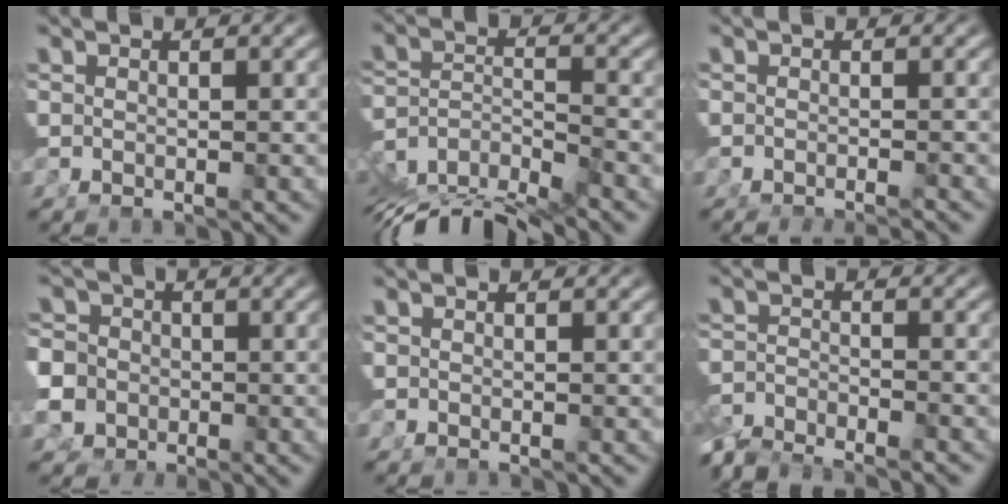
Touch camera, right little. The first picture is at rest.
{"total": 9.7, "force": [-6.2, 6.0, 4.6], "torque": [-0.100, -0.046, -0.090]}
{"total": 2.7, "force": [-2.6, 0.2, 0.6], "torque": [-0.002, -0.004, -0.040]}
{"total": 5.6, "force": [-1.1, 5.1, 2.2], "torque": [-0.051, -0.028, -0.012]}
{"total": 0.0}
{"total": 6.1, "force": [-5.4, 2.1, 1.8], "torque": [-0.030, -0.028, -0.077]}